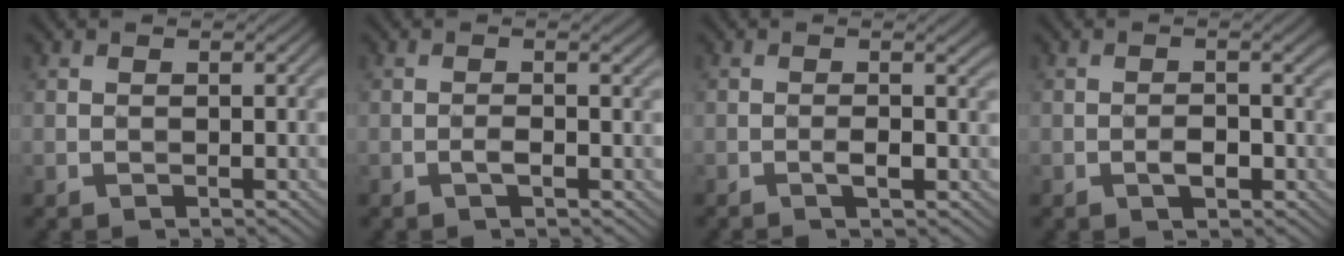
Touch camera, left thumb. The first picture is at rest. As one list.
[{"total": 1.7, "force": [-0.6, 0.0, 1.6], "torque": [-0.032, 0.006, -0.011]}, {"total": 2.7, "force": [-0.6, 0.0, 2.6], "torque": [-0.044, 0.005, -0.012]}, {"total": 2.6, "force": [-0.8, 0.8, 2.3], "torque": [-0.041, 0.002, -0.012]}]